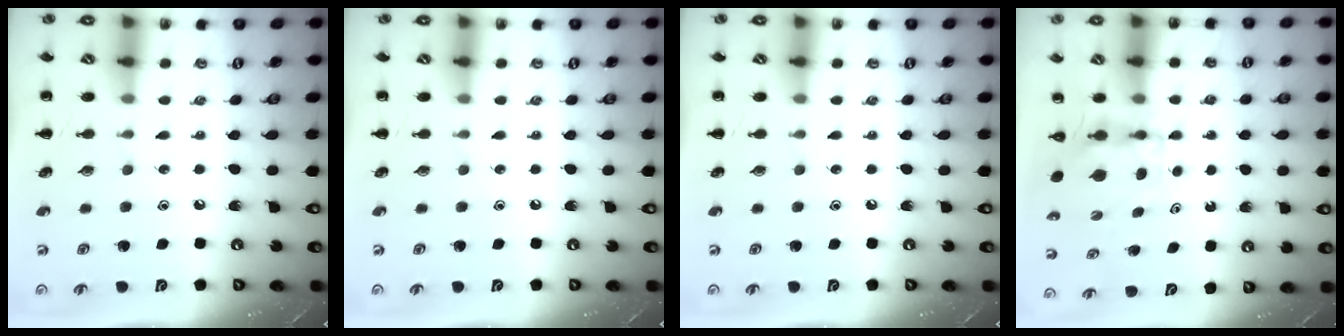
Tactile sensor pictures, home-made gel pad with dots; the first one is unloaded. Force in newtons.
{"total": 0.0}
{"total": 0.0}
{"total": 4.0, "press": 3.9, "slide": 0.3}